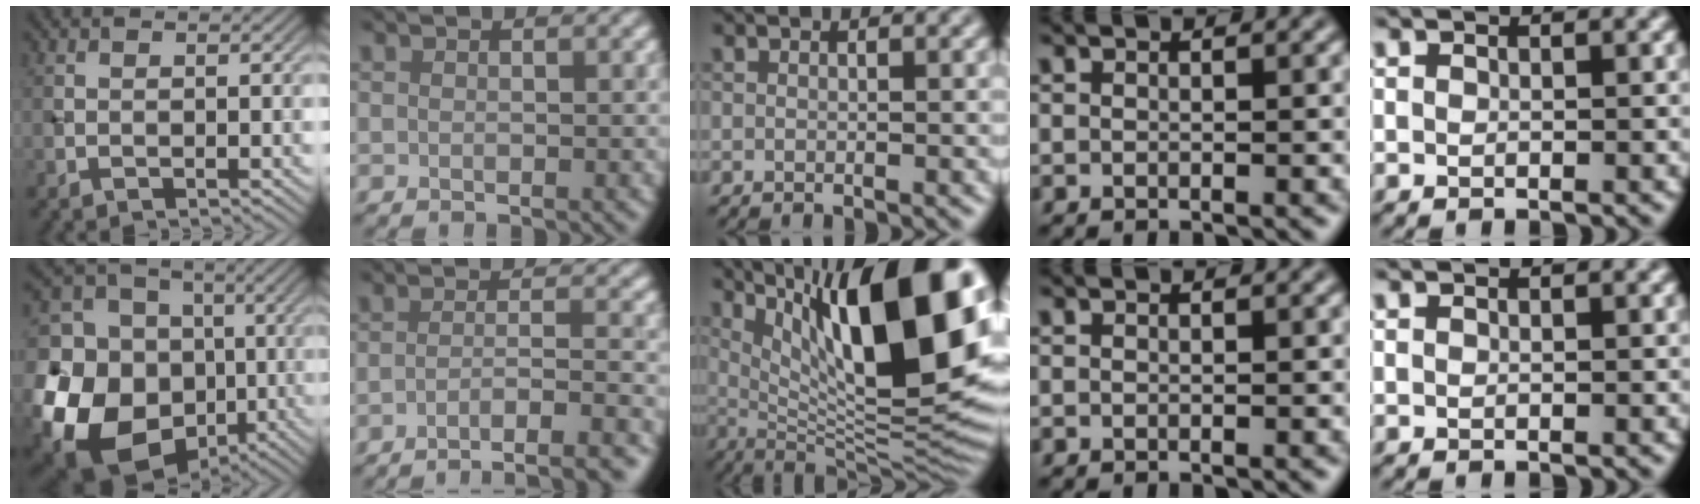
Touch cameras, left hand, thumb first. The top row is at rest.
{"thumb": {"total": 22.3, "force": [-7.1, 18.8, 9.6], "torque": [-0.240, -0.039, -0.138]}, "index": {"total": 6.9, "force": [-4.8, 1.1, 4.8], "torque": [-0.058, 0.010, -0.053]}, "middle": {"total": 17.5, "force": [6.0, 5.8, 15.4], "torque": [-0.216, 0.024, 0.113]}}